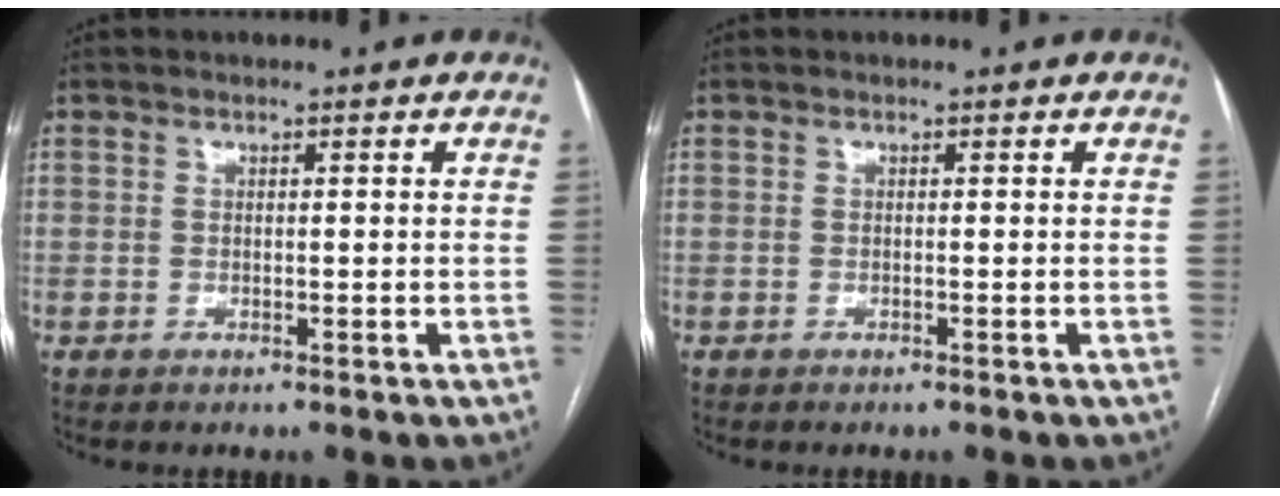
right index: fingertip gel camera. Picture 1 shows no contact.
{"total": 0.0}